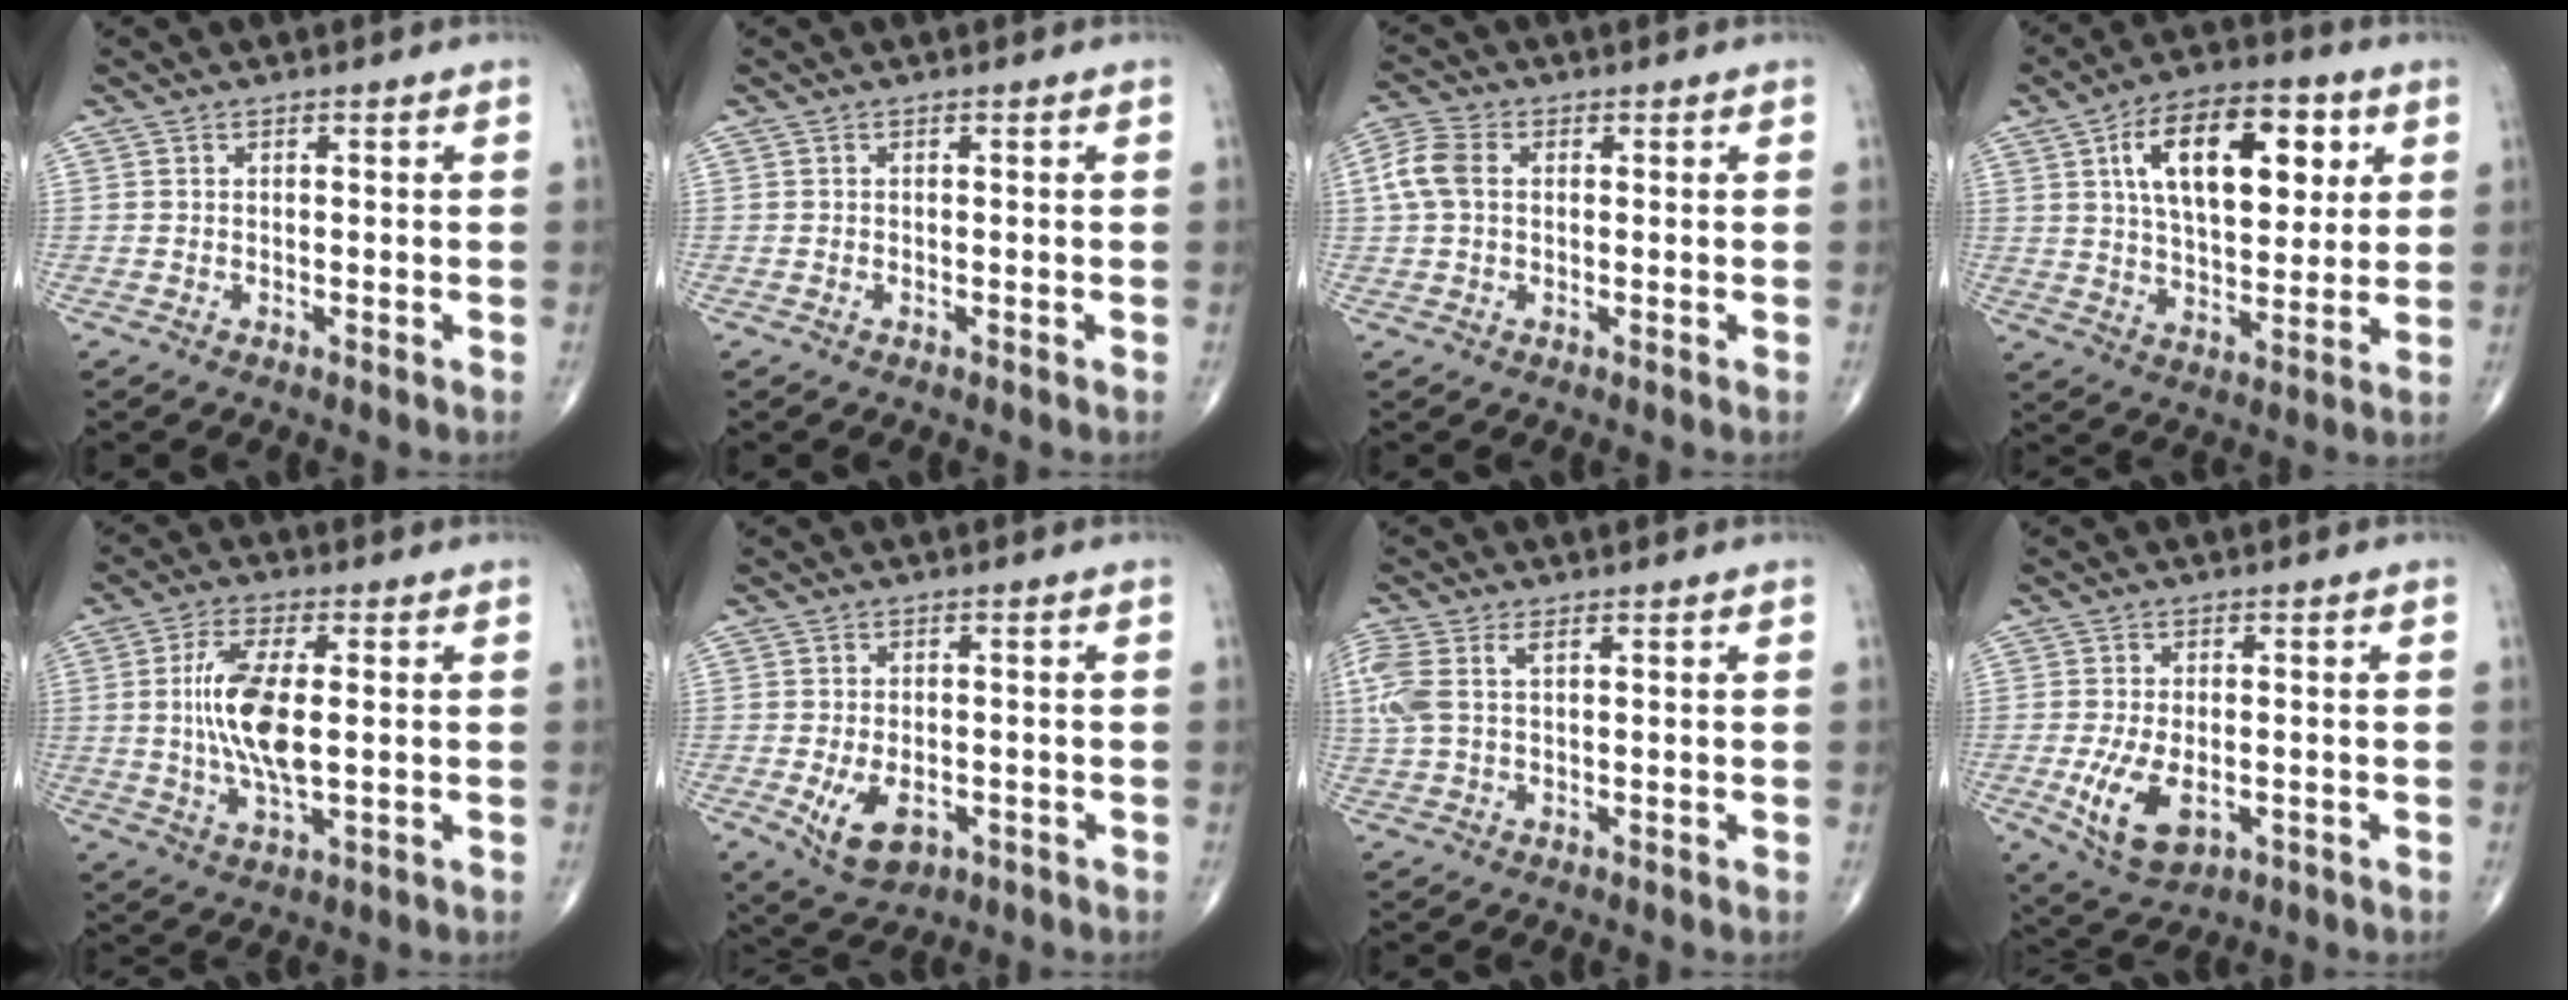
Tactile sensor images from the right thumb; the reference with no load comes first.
{"total": 0.0}
{"total": 6.1, "force": [0.7, 4.3, 4.3], "torque": [-0.105, 0.017, 0.009]}
{"total": 18.9, "force": [6.2, 9.6, 15.1], "torque": [-0.202, -0.012, 0.099]}
{"total": 11.4, "force": [0.5, 4.4, 10.5], "torque": [-0.214, -0.009, 0.010]}
{"total": 7.3, "force": [-2.3, 4.3, 5.4], "torque": [-0.087, -0.002, -0.027]}
{"total": 7.3, "force": [2.1, 3.9, 5.8], "torque": [-0.175, 0.021, 0.047]}
{"total": 9.4, "force": [-2.4, 5.1, 7.5], "torque": [-0.141, -0.008, -0.030]}